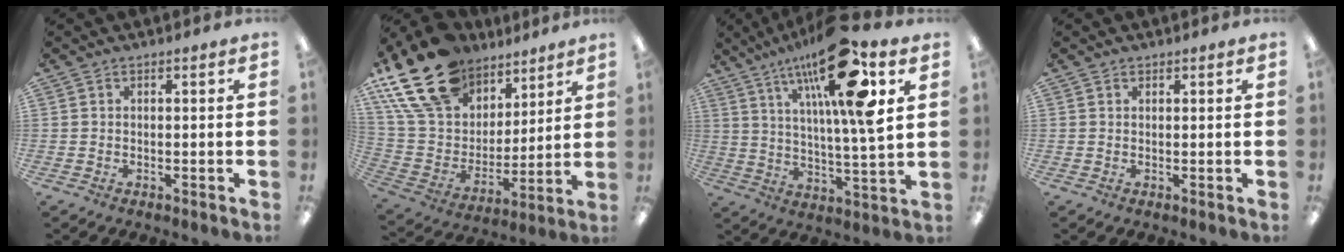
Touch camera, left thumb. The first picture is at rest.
{"total": 23.0, "force": [15.2, 13.9, 10.2], "torque": [-0.209, -0.083, 0.287]}
{"total": 21.5, "force": [11.6, 4.5, 17.5], "torque": [-0.308, -0.043, 0.172]}
{"total": 0.9, "force": [0.7, 0.6, 0.2], "torque": [-0.003, 0.000, 0.014]}